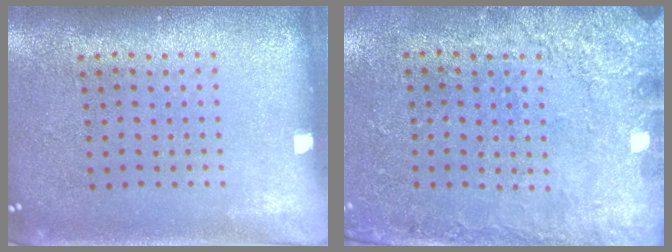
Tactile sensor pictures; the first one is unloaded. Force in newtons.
{"total": 2.7, "press": 2.1, "slide": 1.6}